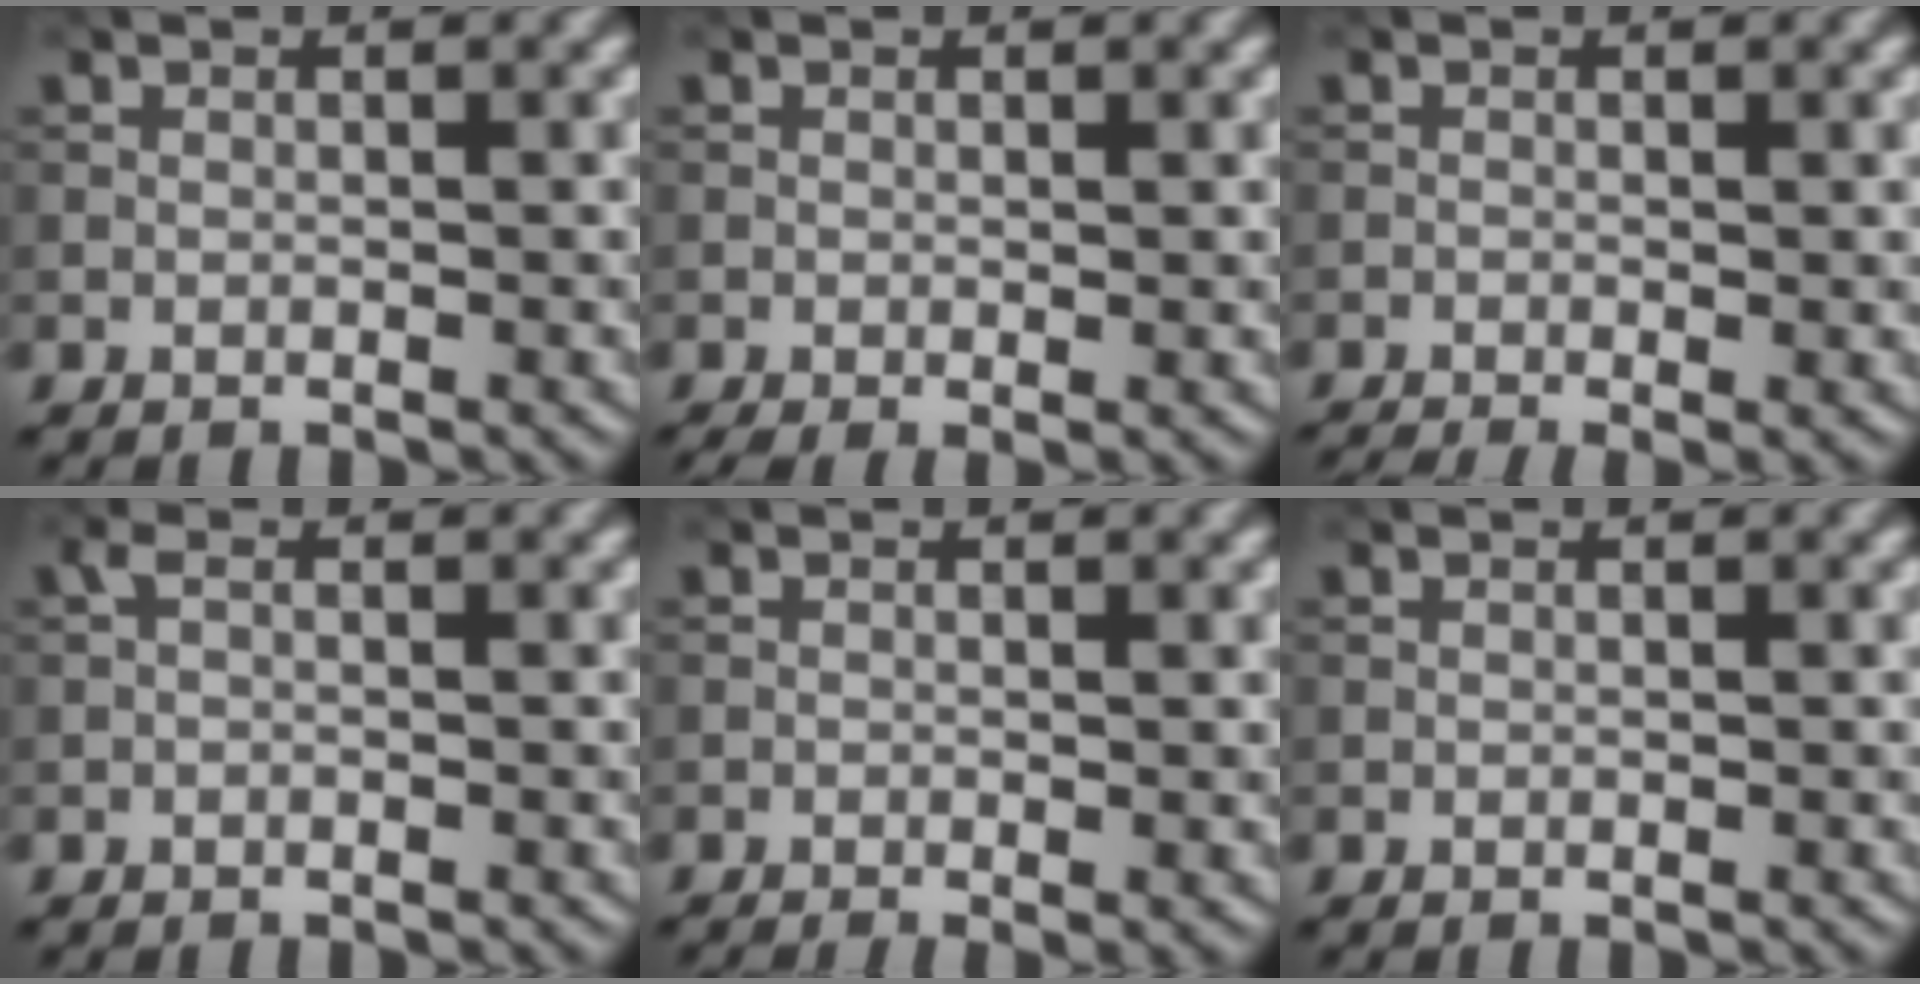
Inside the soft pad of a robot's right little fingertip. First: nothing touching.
{"total": 1.1, "force": [-0.1, 0.3, 1.1], "torque": [-0.018, -0.007, -0.002]}
{"total": 1.5, "force": [-0.8, 0.3, 1.2], "torque": [-0.021, -0.007, -0.018]}
{"total": 0.8, "force": [-0.2, 0.3, 0.7], "torque": [-0.017, 0.001, -0.006]}
{"total": 1.3, "force": [-0.5, 0.4, 1.2], "torque": [-0.018, -0.006, -0.010]}
{"total": 0.0}